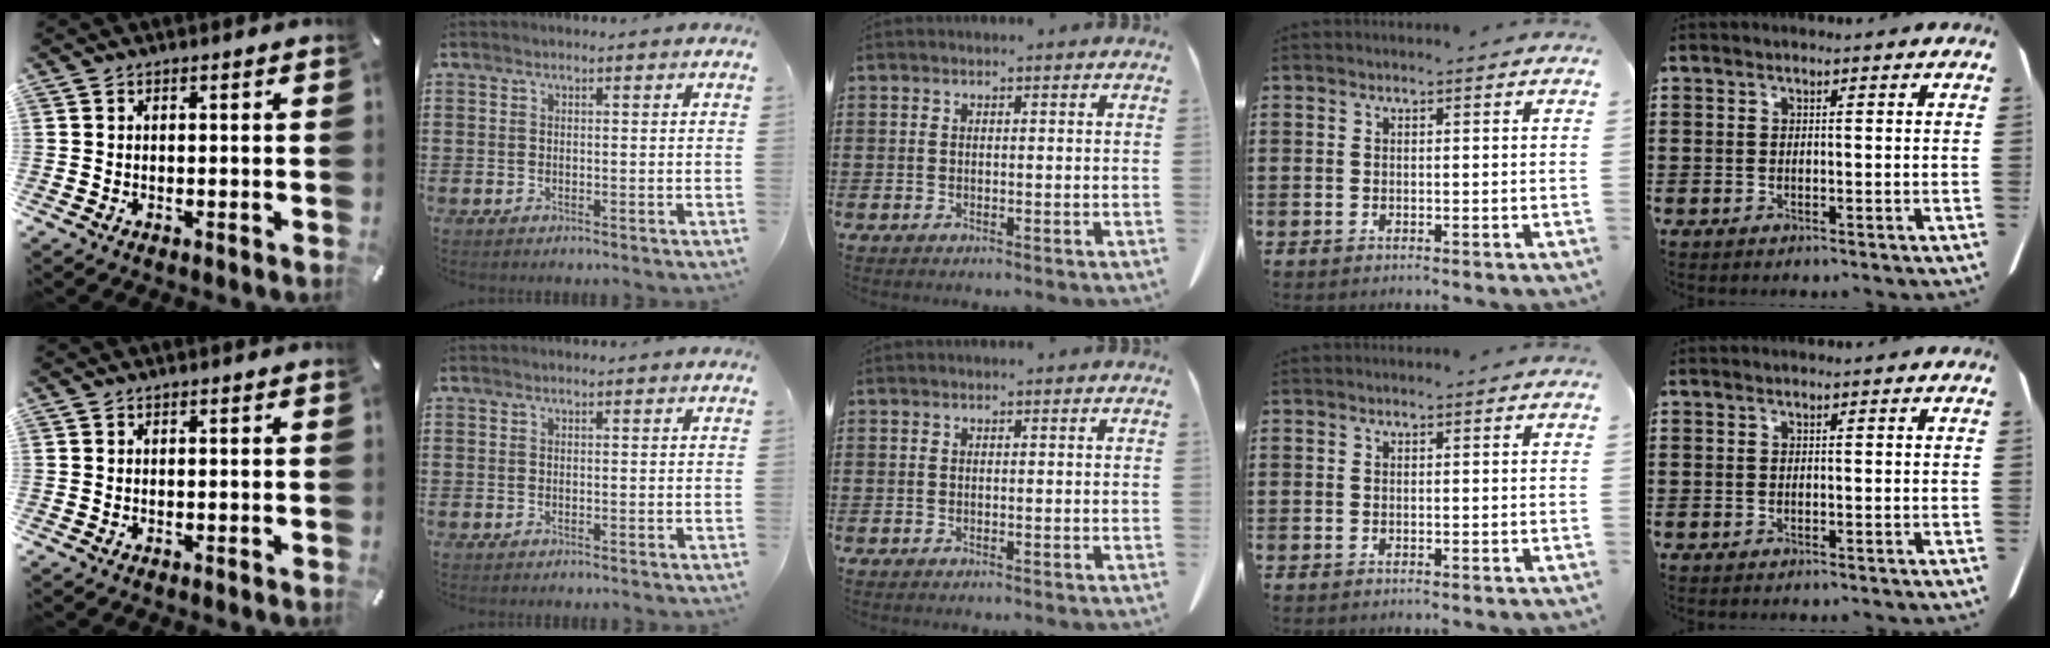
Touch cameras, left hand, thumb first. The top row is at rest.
{}